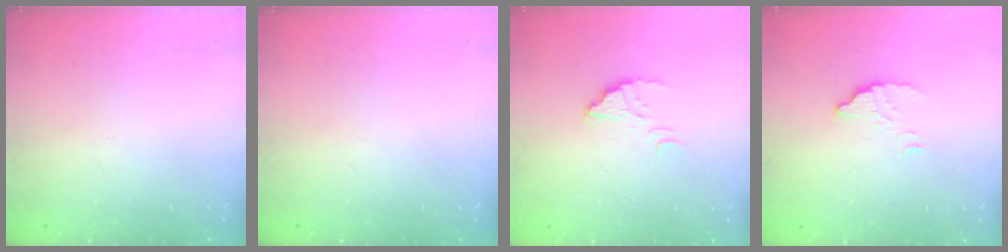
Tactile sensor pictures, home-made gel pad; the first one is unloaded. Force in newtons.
{"total": 0.0}
{"total": 3.1, "press": 3.1, "slide": 0.2}
{"total": 3.4, "press": 3.4, "slide": 0.2}